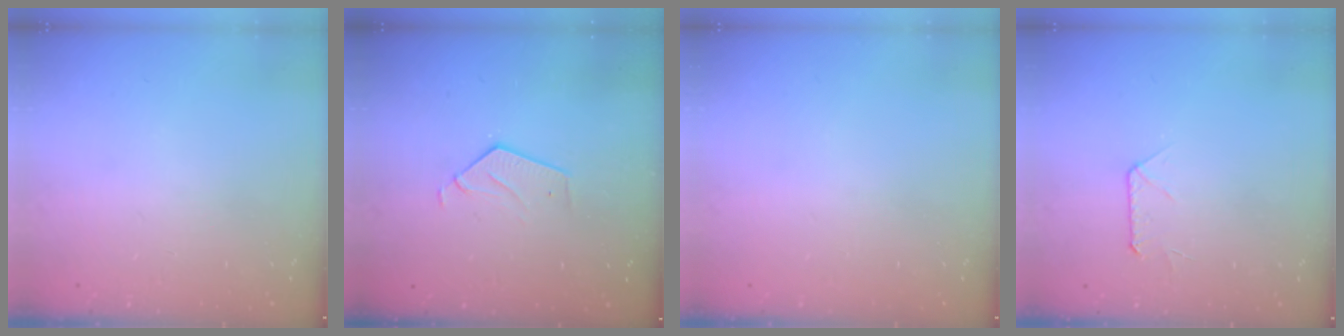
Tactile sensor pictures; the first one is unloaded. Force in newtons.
{"total": 3.2, "press": 3.2, "slide": 0.2}
{"total": 0.0}
{"total": 5.2, "press": 5.1, "slide": 0.4}